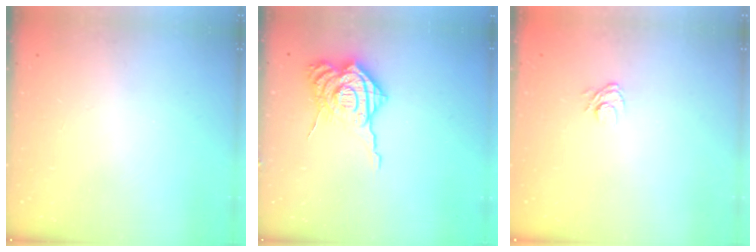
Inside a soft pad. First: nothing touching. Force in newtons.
{"total": 16.1, "press": 16.0, "slide": 1.7}
{"total": 6.1, "press": 5.9, "slide": 1.3}